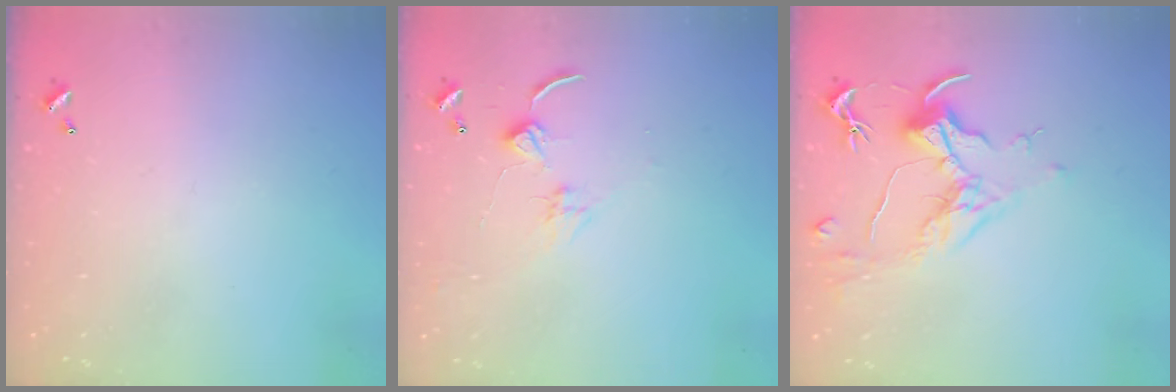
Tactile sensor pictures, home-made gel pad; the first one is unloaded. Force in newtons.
{"total": 2.4, "press": 2.3, "slide": 0.4}
{"total": 1.6, "press": 1.4, "slide": 0.7}